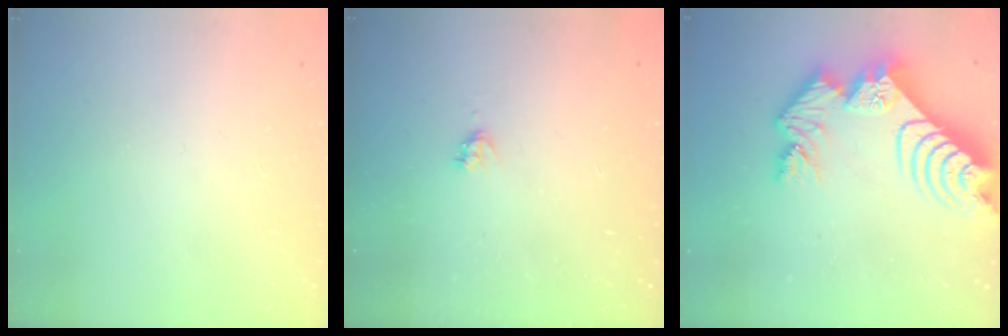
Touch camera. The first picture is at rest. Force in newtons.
{"total": 2.6, "press": 2.6, "slide": 0.4}
{"total": 17.0, "press": 16.9, "slide": 1.6}